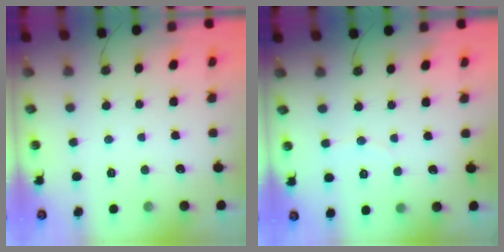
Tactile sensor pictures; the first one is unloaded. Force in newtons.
{"total": 2.3, "press": 2.3, "slide": 0.2}